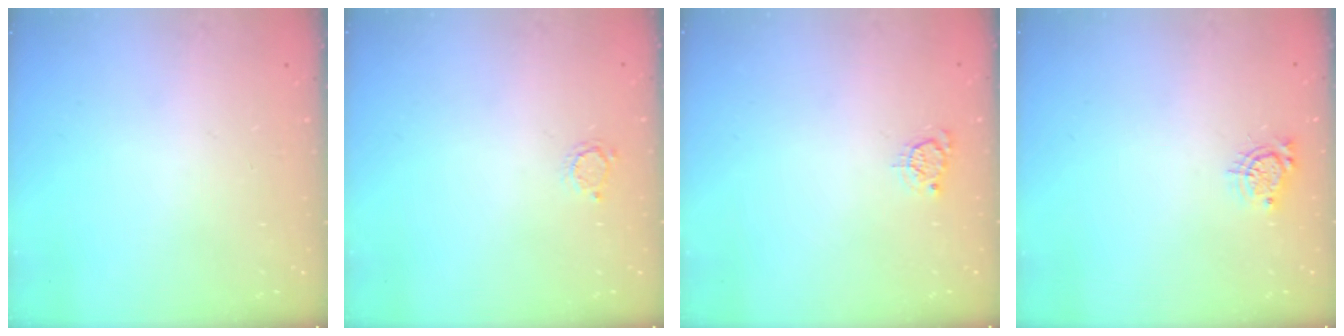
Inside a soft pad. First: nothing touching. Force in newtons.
{"total": 2.6, "press": 2.6, "slide": 0.4}
{"total": 3.3, "press": 3.3, "slide": 0.4}
{"total": 5.1, "press": 5.0, "slide": 0.6}